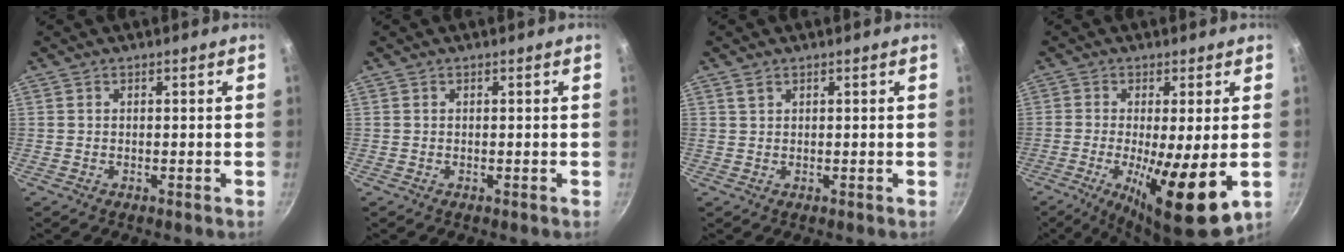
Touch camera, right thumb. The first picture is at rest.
{"total": 0.0}
{"total": 1.4, "force": [0.9, 0.8, 0.7], "torque": [-0.012, -0.001, 0.018]}
{"total": 13.5, "force": [-2.5, 2.8, 13.0], "torque": [-0.224, -0.017, -0.036]}